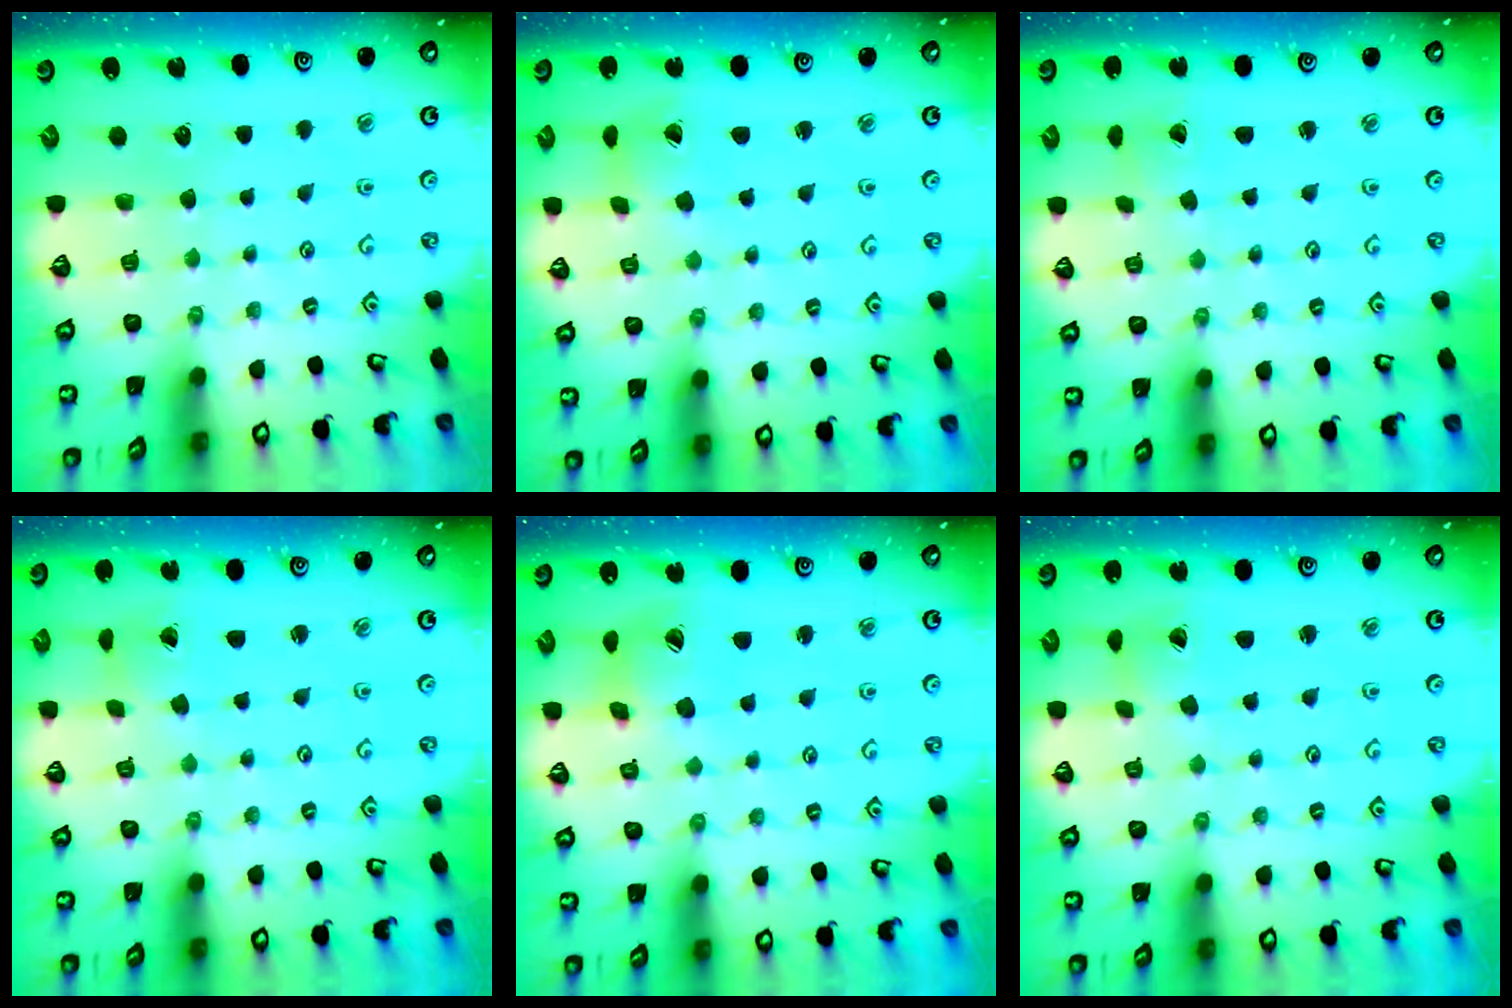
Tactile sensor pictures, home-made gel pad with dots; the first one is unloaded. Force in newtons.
{"total": 2.9, "press": 2.9, "slide": 0.4}
{"total": 1.9, "press": 1.9, "slide": 0.0}
{"total": 2.1, "press": 2.1, "slide": 0.2}
{"total": 9.2, "press": 9.1, "slide": 1.2}
{"total": 2.9, "press": 2.8, "slide": 0.4}